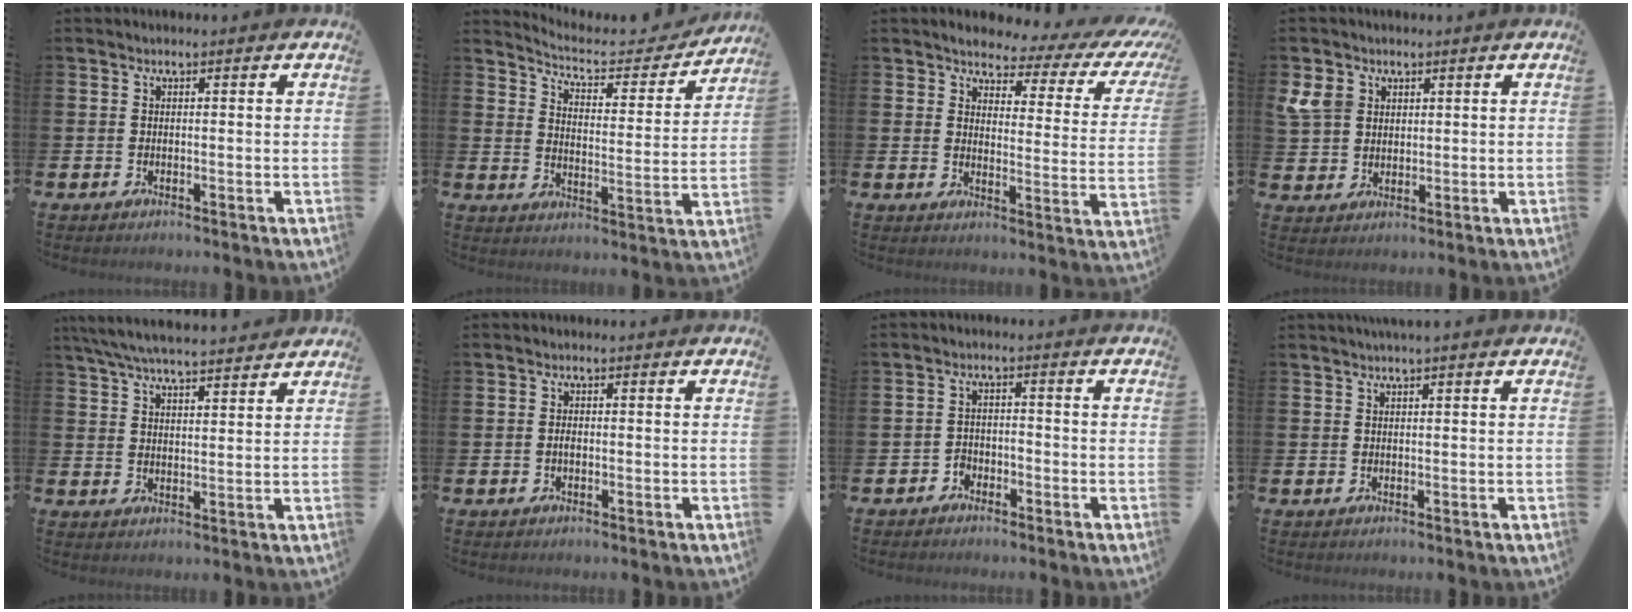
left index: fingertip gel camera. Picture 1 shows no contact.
{"total": 6.0, "force": [5.6, 1.5, 1.4], "torque": [-0.043, -0.047, 0.088]}
{"total": 3.3, "force": [2.6, 1.5, 1.3], "torque": [-0.030, -0.030, 0.030]}
{"total": 5.1, "force": [2.6, 4.0, 1.5], "torque": [-0.034, 0.006, 0.046]}
{"total": 6.4, "force": [6.1, 0.4, 1.9], "torque": [-0.057, -0.027, 0.110]}
{"total": 1.0, "force": [-0.2, 0.5, 0.8], "torque": [-0.015, 0.001, -0.006]}
{"total": 2.1, "force": [-1.8, 1.1, 0.1], "torque": [-0.016, 0.007, -0.038]}
{"total": 1.3, "force": [1.1, -0.1, 0.7], "torque": [-0.014, 0.000, 0.020]}